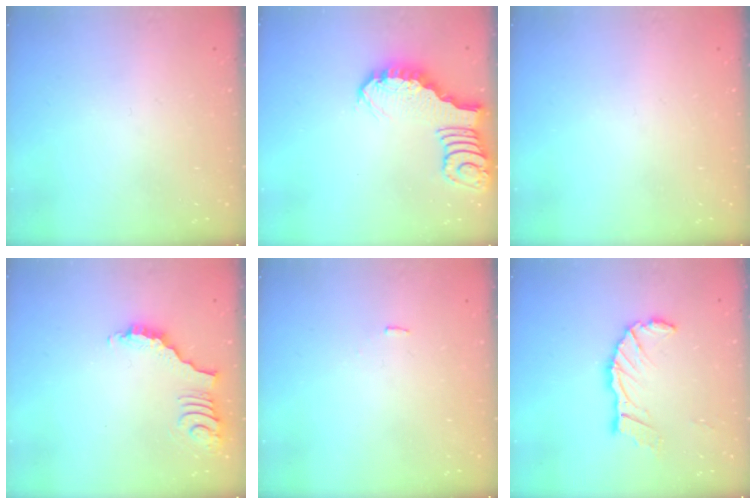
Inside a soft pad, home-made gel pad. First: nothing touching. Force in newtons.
{"total": 3.0, "press": 2.9, "slide": 0.4}
{"total": 0.0}
{"total": 3.7, "press": 3.7, "slide": 0.7}
{"total": 4.0, "press": 4.0, "slide": 0.4}
{"total": 11.4, "press": 11.2, "slide": 1.9}